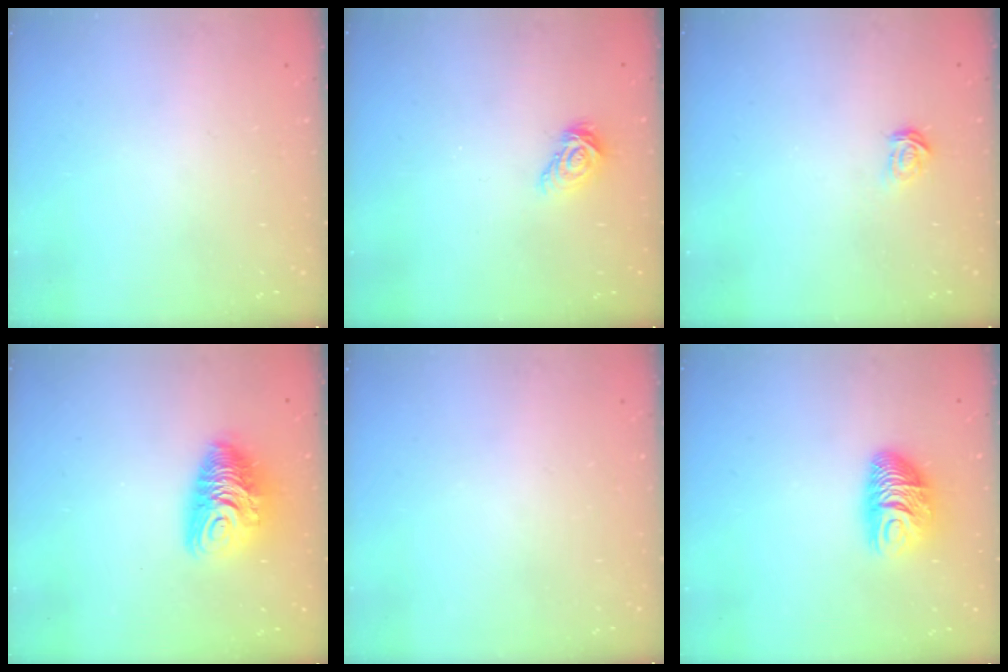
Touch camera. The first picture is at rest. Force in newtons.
{"total": 6.4, "press": 6.4, "slide": 0.5}
{"total": 2.1, "press": 2.1, "slide": 0.2}
{"total": 11.5, "press": 11.4, "slide": 1.2}
{"total": 0.0}
{"total": 9.5, "press": 9.4, "slide": 0.7}